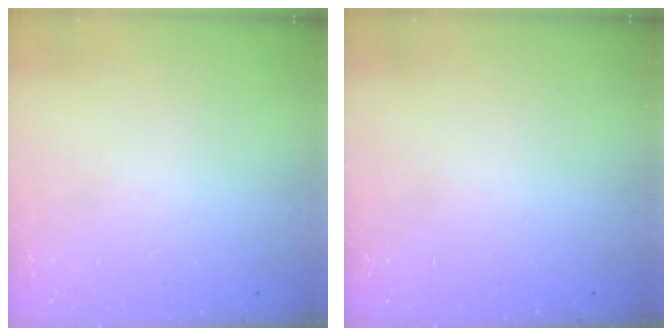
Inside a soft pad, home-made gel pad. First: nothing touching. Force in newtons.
{"total": 0.0}